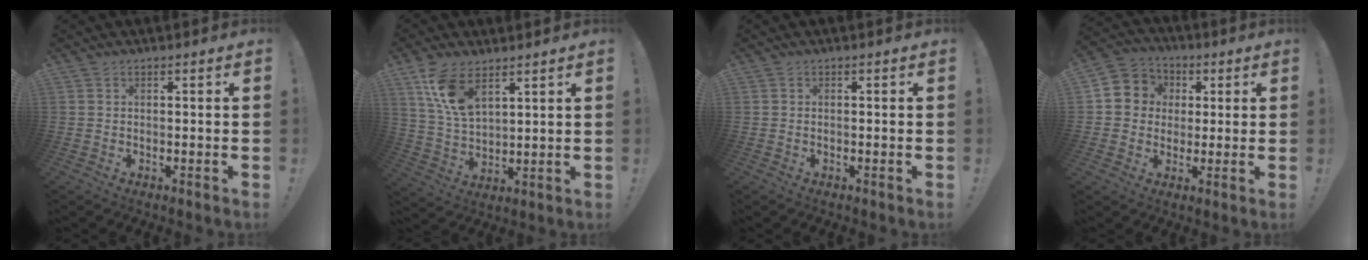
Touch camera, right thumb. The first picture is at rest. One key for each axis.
{"total": 11.1, "fx": 6.6, "fy": 5.3, "fz": 7.1, "tx": -0.143, "ty": -0.022, "tz": 0.125}
{"total": 0.0}
{"total": 8.1, "fx": 0.4, "fy": 7.8, "fz": 2.0, "tx": -0.034, "ty": 0.011, "tz": 0.015}